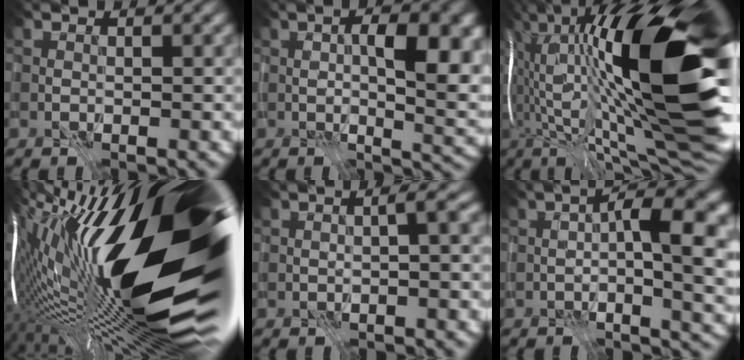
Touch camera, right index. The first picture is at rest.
{"total": 7.9, "force": [1.1, 2.9, 7.3], "torque": [-0.103, 0.001, 0.018]}
{"total": 21.6, "force": [3.1, 6.2, 20.4], "torque": [-0.360, 0.030, 0.051]}
{"total": 22.9, "force": [2.6, 8.0, 21.3], "torque": [-0.377, -0.002, 0.027]}
{"total": 1.6, "force": [-0.5, 0.1, 1.5], "torque": [-0.026, 0.005, -0.011]}
{"total": 6.5, "force": [-0.2, 1.3, 6.4], "torque": [-0.096, 0.017, -0.011]}